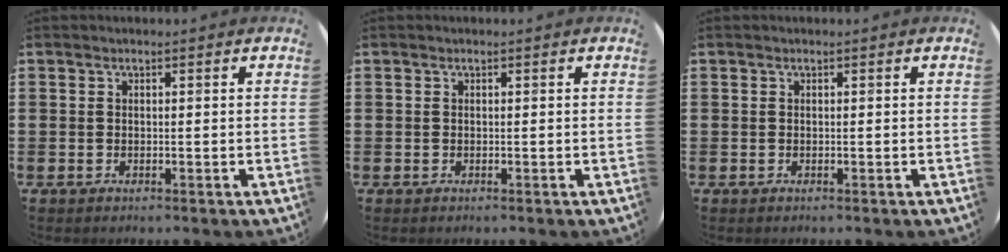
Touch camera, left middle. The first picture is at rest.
{"total": 0.0}
{"total": 0.0}